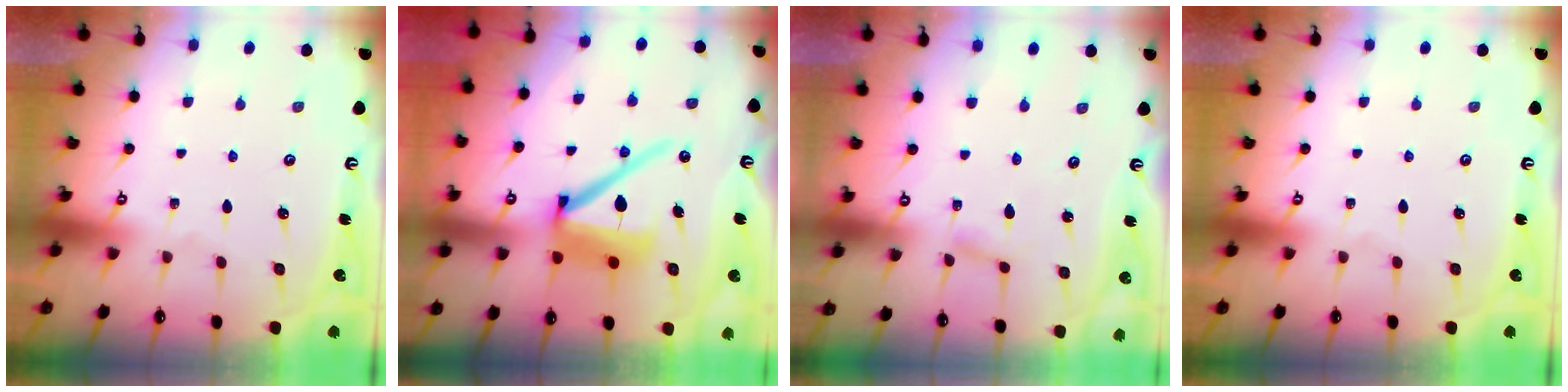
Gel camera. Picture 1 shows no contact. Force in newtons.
{"total": 14.3, "press": 14.2, "slide": 1.5}
{"total": 2.3, "press": 2.3, "slide": 0.3}
{"total": 0.0}